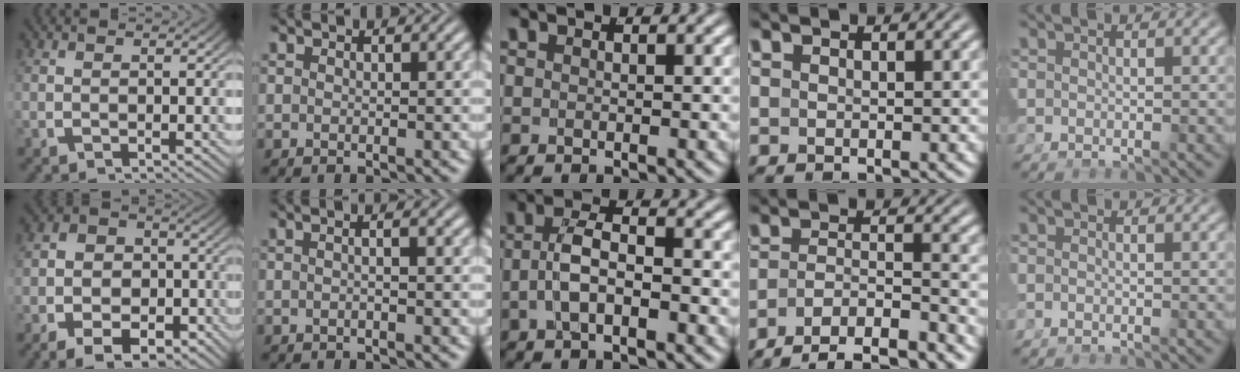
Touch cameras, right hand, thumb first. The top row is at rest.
{"thumb": {"total": 7.3, "force": [-2.7, 5.5, 3.9], "torque": [-0.065, -0.026, -0.040]}, "index": {"total": 1.6, "force": [-0.3, 0.1, 1.5], "torque": [-0.020, 0.006, -0.009]}, "middle": {"total": 3.6, "force": [-1.2, 1.7, 3.0], "torque": [-0.055, -0.001, -0.023]}, "ring": {"total": 8.3, "force": [-6.9, 3.5, 3.1], "torque": [-0.059, -0.032, -0.102]}, "little": {"total": 1.7, "force": [-1.0, 1.1, 0.8], "torque": [-0.029, -0.005, -0.020]}}